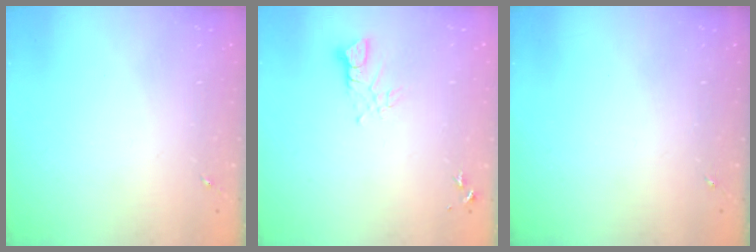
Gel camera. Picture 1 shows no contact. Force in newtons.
{"total": 3.7, "press": 3.7, "slide": 0.4}
{"total": 0.0}